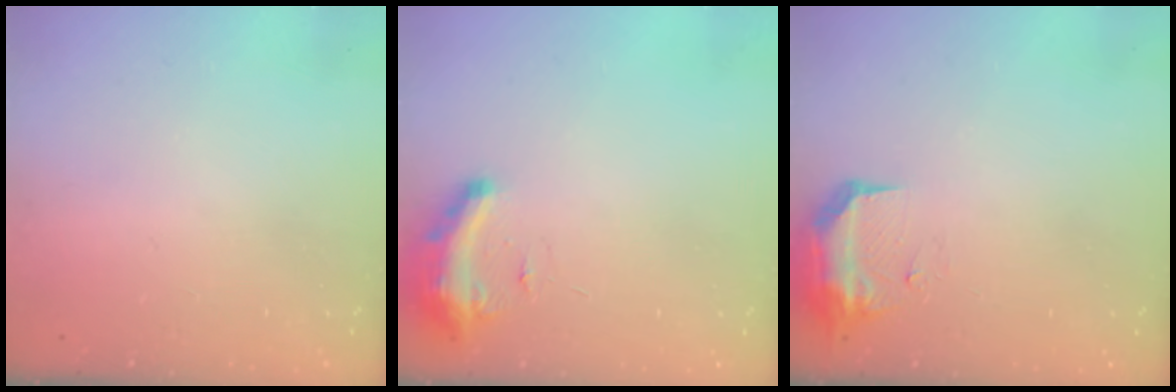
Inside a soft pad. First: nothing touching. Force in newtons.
{"total": 9.3, "press": 9.2, "slide": 0.9}
{"total": 15.7, "press": 10.5, "slide": 11.7}